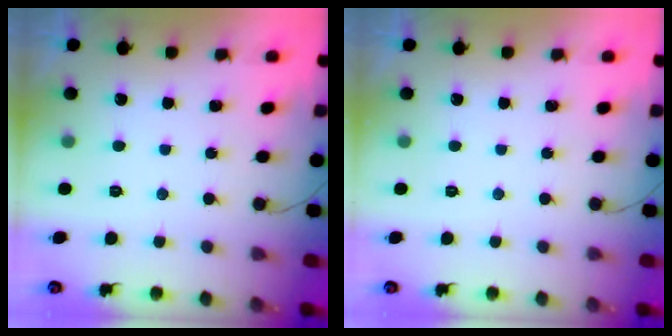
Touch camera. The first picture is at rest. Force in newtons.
{"total": 0.0}